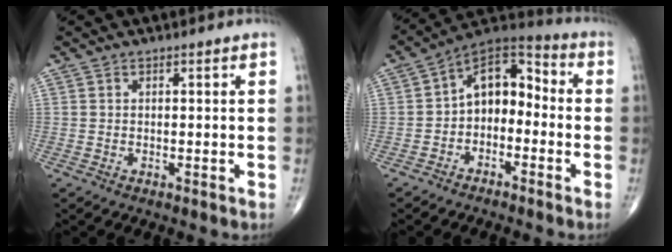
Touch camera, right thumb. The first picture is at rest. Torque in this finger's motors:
{"motor_torque": [-0.08, 0.39, 0.60, 0.34, 0.11]}